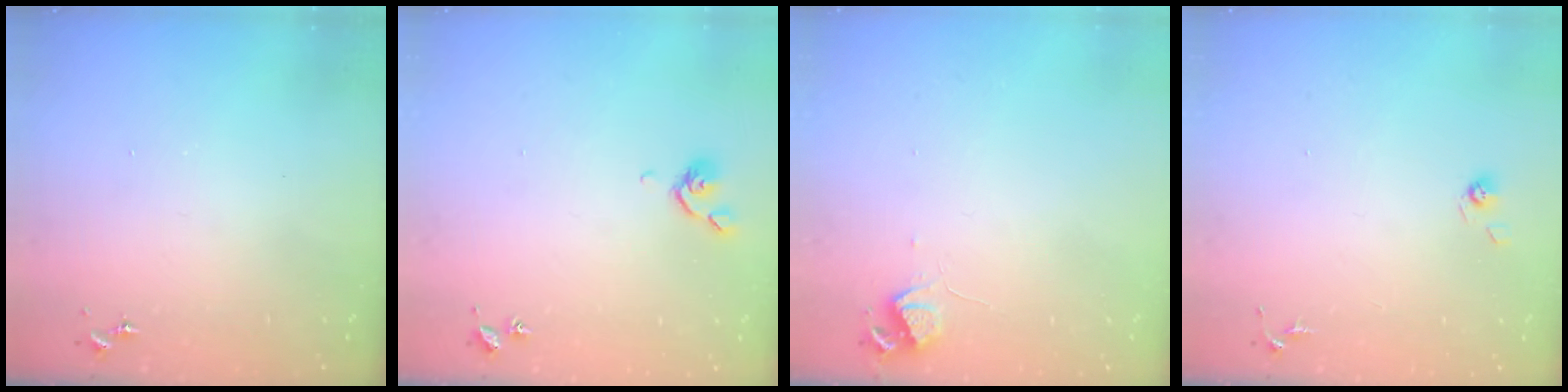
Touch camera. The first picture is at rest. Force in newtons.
{"total": 4.6, "press": 4.5, "slide": 1.0}
{"total": 5.9, "press": 5.9, "slide": 0.8}
{"total": 3.8, "press": 3.3, "slide": 1.8}